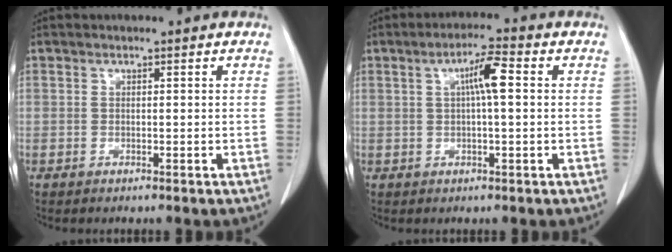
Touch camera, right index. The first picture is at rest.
{"total": 5.2, "force": [1.0, 0.4, 5.1], "torque": [-0.091, 0.011, 0.015]}